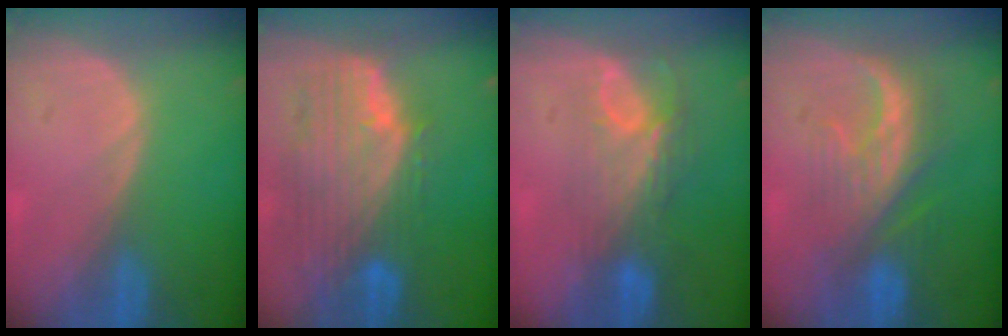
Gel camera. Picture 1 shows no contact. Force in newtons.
{"total": 11.3, "press": 9.6, "slide": 5.8}
{"total": 7.9, "press": 7.0, "slide": 3.7}
{"total": 8.3, "press": 8.1, "slide": 2.0}